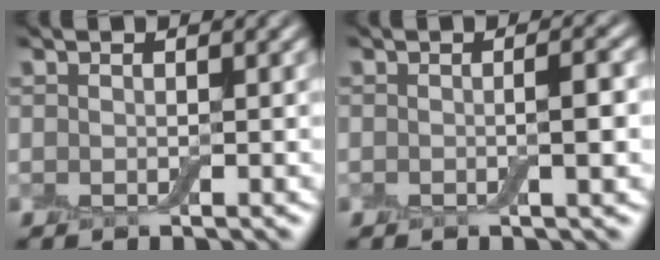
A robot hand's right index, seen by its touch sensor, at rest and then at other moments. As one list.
[{"total": 2.2, "force": [-0.3, 0.4, 2.2], "torque": [-0.032, 0.002, -0.007]}]